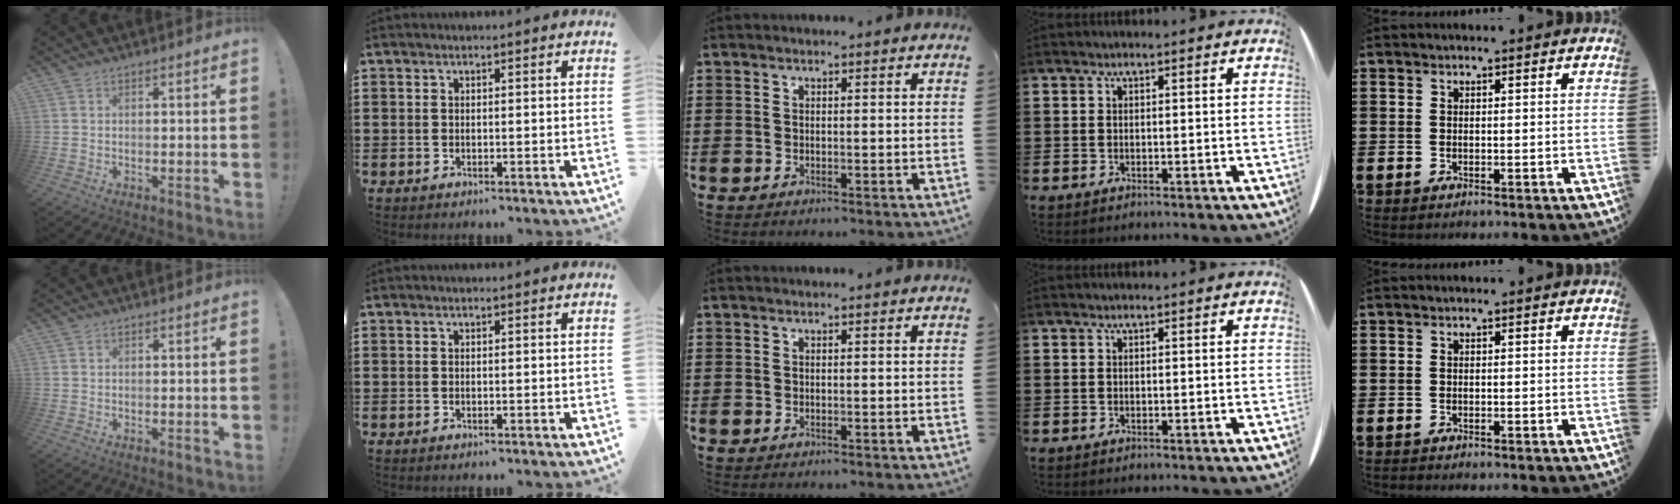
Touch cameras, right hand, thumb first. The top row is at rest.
{}